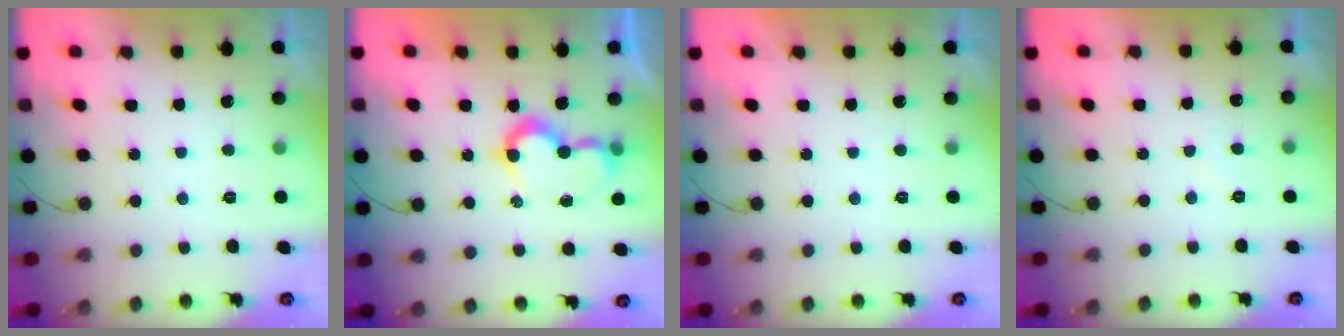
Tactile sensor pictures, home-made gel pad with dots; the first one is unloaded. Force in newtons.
{"total": 8.2, "press": 8.1, "slide": 0.7}
{"total": 1.9, "press": 1.9, "slide": 0.1}
{"total": 4.0, "press": 4.0, "slide": 0.3}